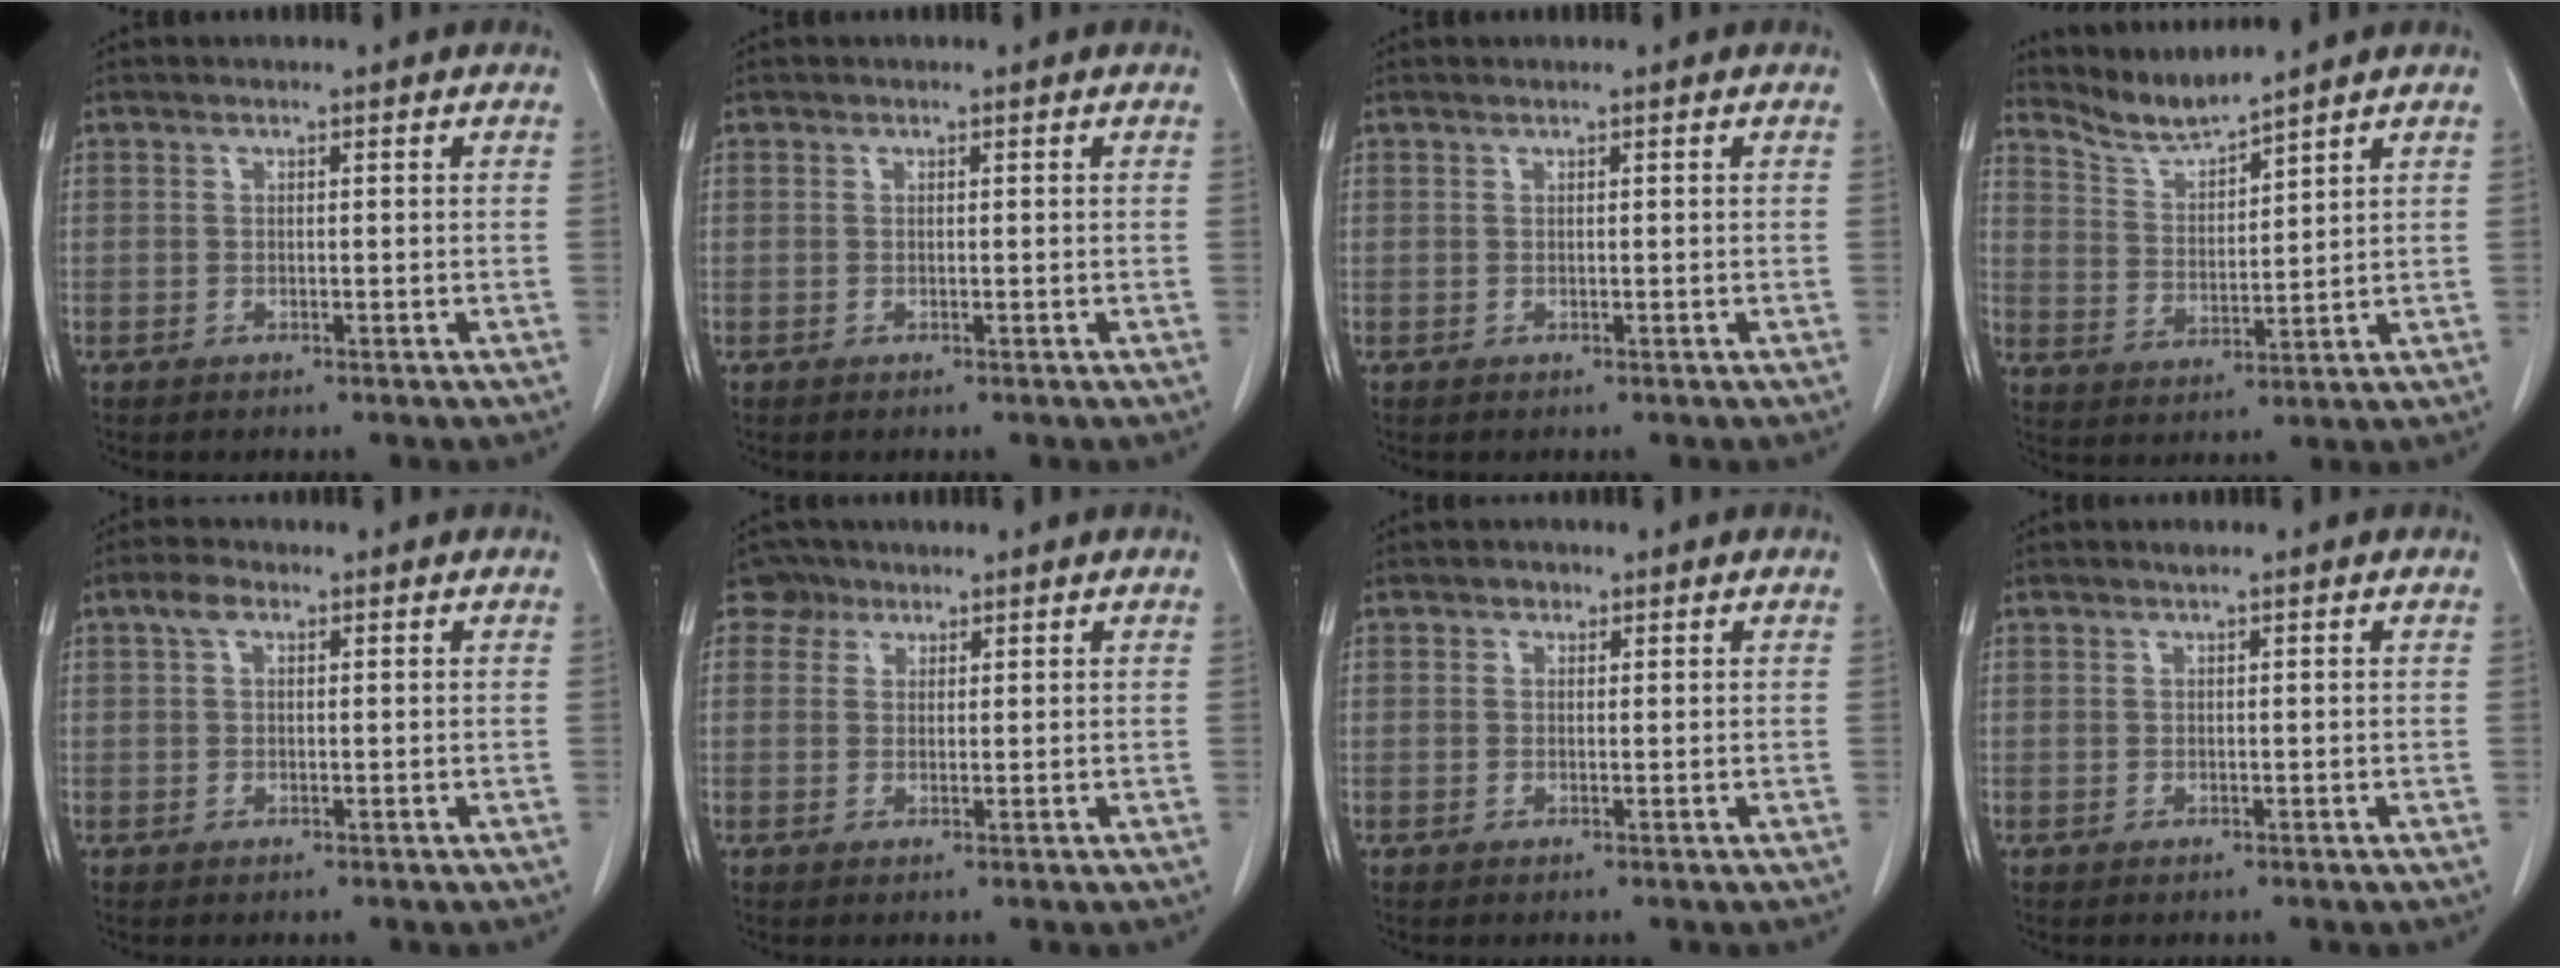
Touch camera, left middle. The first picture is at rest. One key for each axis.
{"total": 0.0}
{"total": 0.0}
{"total": 5.3, "fx": 5.2, "fy": -1.3, "fz": -0.1, "tx": -0.011, "ty": -0.012, "tz": 0.113}
{"total": 2.2, "fx": 1.0, "fy": 1.2, "fz": 1.5, "tx": -0.036, "ty": 0.015, "tz": 0.021}
{"total": 2.6, "fx": 1.8, "fy": 1.8, "fz": -0.4, "tx": 0.009, "ty": 0.004, "tz": 0.028}
{"total": 1.0, "fx": 0.6, "fy": 0.7, "fz": 0.2, "tx": -0.003, "ty": -0.001, "tz": 0.006}
{"total": 0.6, "fx": 0.5, "fy": -0.1, "fz": 0.4, "tx": -0.013, "ty": 0.001, "tz": 0.010}